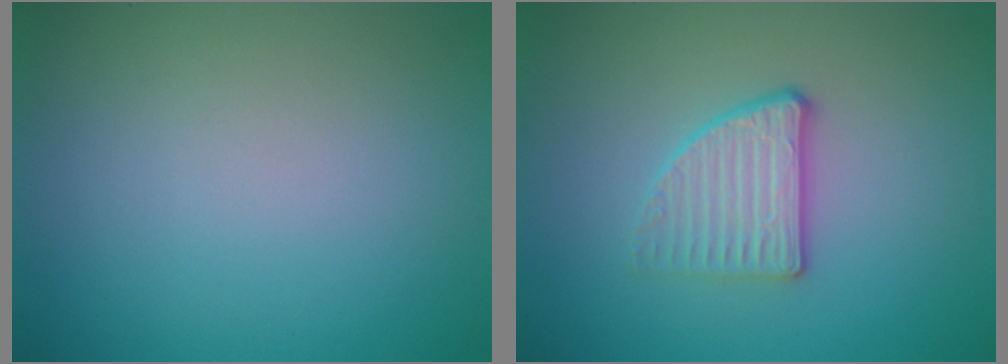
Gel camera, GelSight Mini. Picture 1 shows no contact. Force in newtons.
{"total": 2.7, "press": 2.4, "slide": 1.1}